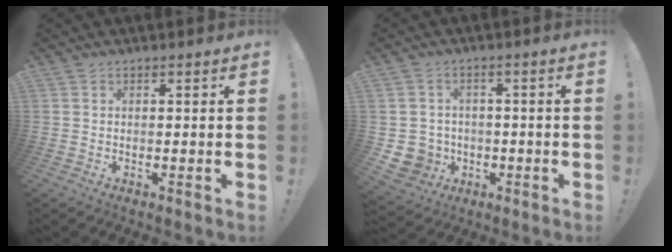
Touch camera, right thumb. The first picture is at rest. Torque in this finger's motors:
{"motor_torque": [-0.06, -0.12, 0.31, -0.39, 0.00]}